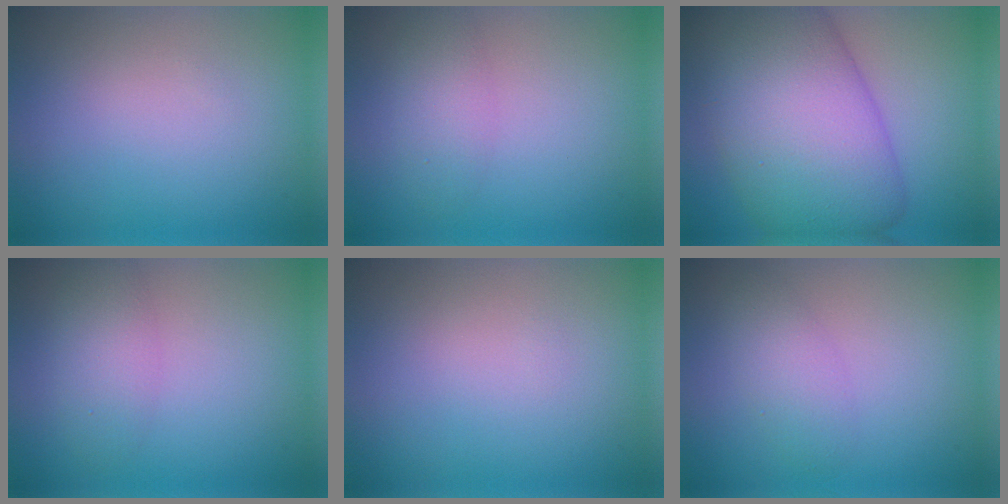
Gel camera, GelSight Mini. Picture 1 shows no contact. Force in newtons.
{"total": 2.2, "press": 2.2, "slide": 0.1}
{"total": 14.6, "press": 14.6, "slide": 0.6}
{"total": 1.8, "press": 1.8, "slide": 0.2}
{"total": 0.0}
{"total": 2.4, "press": 2.4, "slide": 0.0}